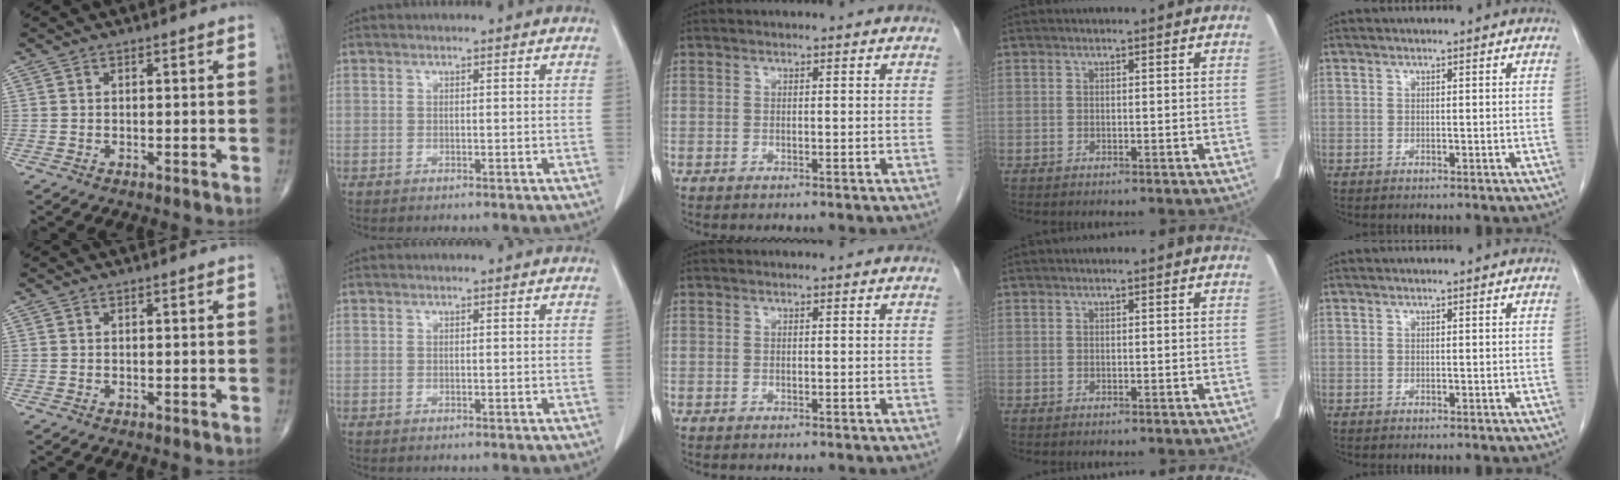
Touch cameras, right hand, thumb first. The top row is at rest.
{}